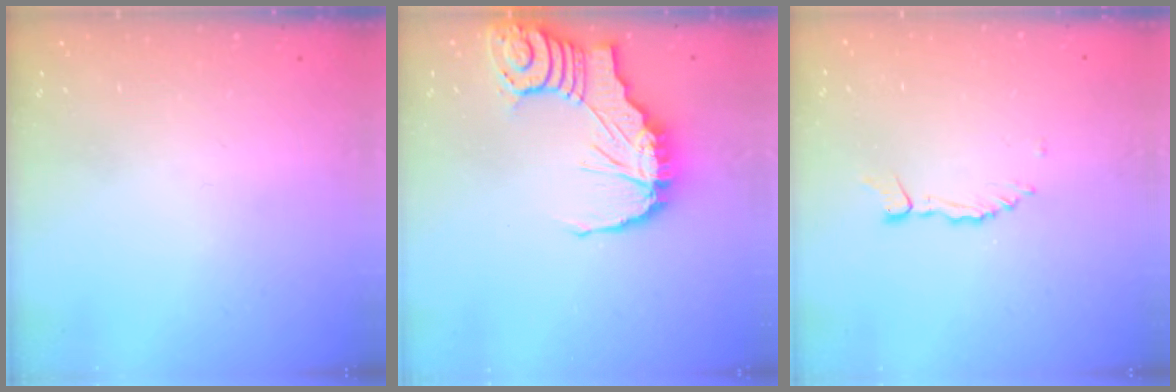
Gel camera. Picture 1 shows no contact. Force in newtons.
{"total": 14.6, "press": 14.5, "slide": 1.5}
{"total": 1.3, "press": 1.3, "slide": 0.1}